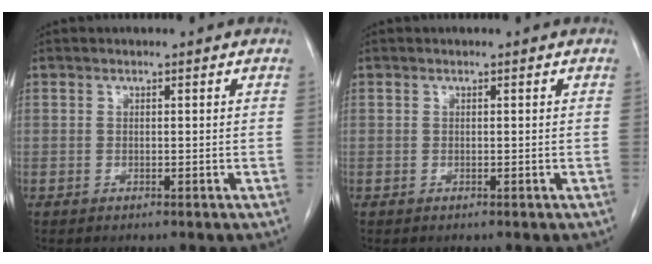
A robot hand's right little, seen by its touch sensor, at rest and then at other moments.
{"total": 0.0}